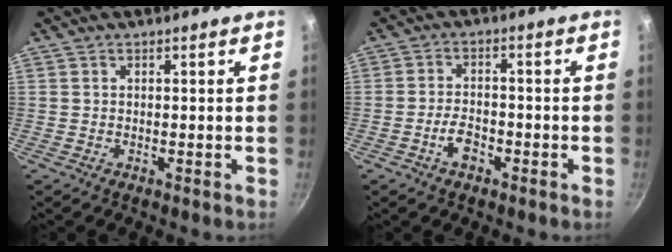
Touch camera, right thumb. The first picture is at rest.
{"total": 4.5, "force": [-2.3, 2.5, 2.9], "torque": [-0.045, 0.024, -0.041]}